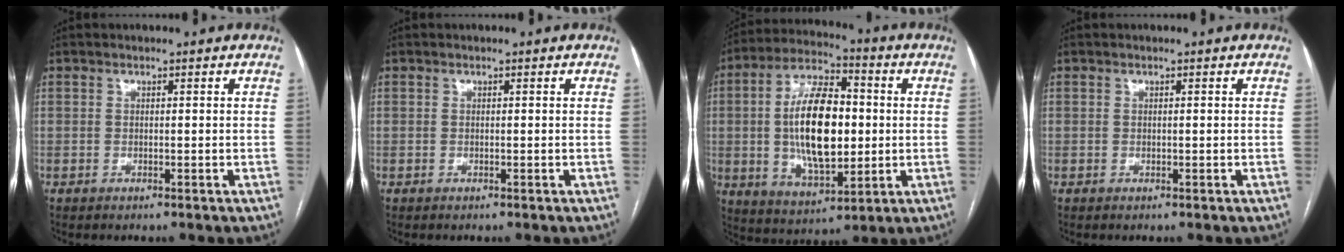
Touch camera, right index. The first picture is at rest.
{"total": 0.0}
{"total": 16.2, "force": [0.3, 7.0, 14.6], "torque": [-0.278, 0.011, 0.010]}
{"total": 0.0}